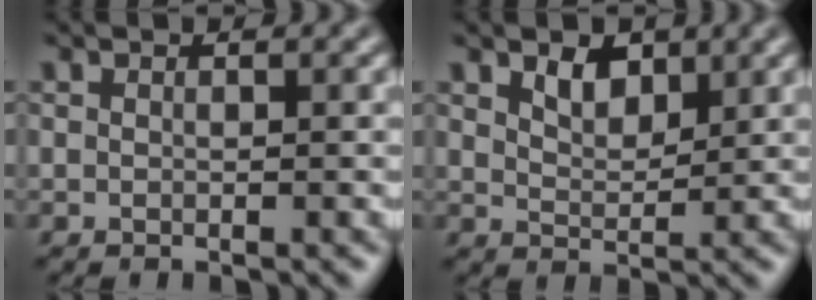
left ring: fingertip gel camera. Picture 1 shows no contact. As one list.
[{"total": 2.4, "force": [1.5, 1.3, 1.3], "torque": [-0.027, -0.002, 0.028]}]